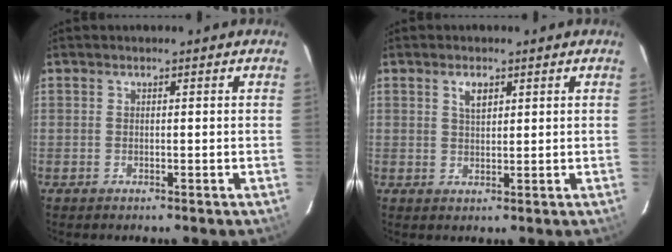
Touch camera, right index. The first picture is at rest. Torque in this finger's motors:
{"motor_torque": [0.59, 0.56, 0.31, 0.04]}